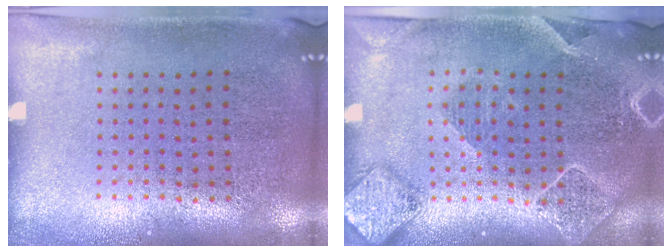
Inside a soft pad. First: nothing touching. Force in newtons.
{"total": 2.3, "press": 2.1, "slide": 0.9}